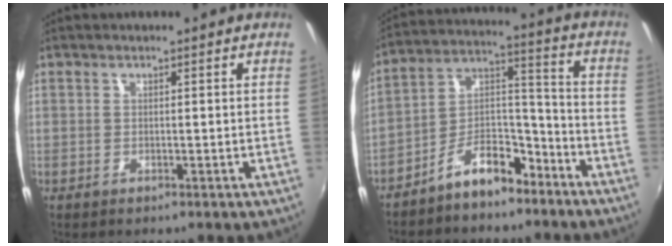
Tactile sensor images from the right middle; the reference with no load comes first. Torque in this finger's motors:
{"motor_torque": [1.07, -1.07, 0.31, 0.14]}